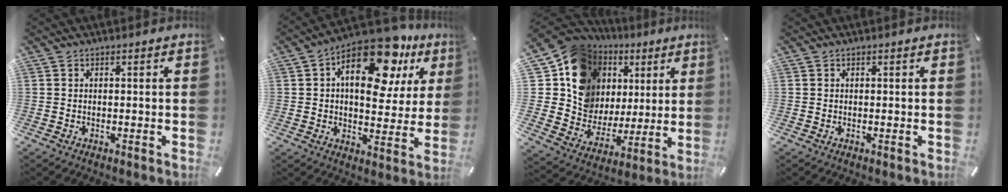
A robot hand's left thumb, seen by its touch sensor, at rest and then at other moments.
{"total": 19.0, "force": [9.7, 9.5, 13.3], "torque": [-0.196, -0.049, 0.160]}
{"total": 15.9, "force": [6.7, 13.5, 5.1], "torque": [-0.088, -0.051, 0.138]}
{"total": 0.0}